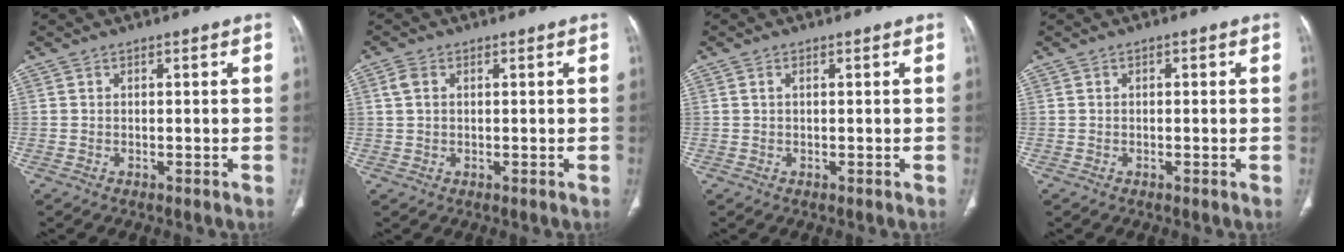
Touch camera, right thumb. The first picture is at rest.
{"total": 2.7, "force": [0.8, 1.7, 1.9], "torque": [-0.048, 0.008, 0.020]}
{"total": 0.7, "force": [0.2, 0.3, 0.6], "torque": [-0.014, 0.005, 0.004]}
{"total": 0.7, "force": [0.2, 0.4, 0.5], "torque": [-0.007, 0.006, 0.002]}